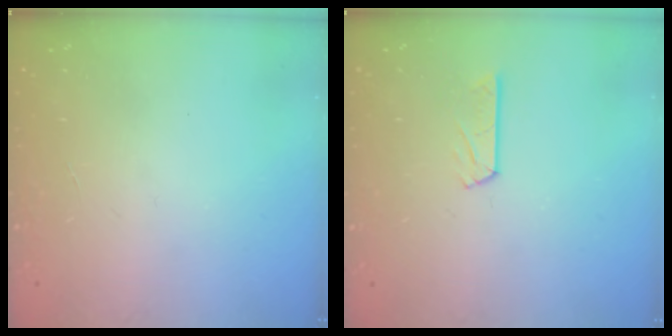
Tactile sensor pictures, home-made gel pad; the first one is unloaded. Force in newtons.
{"total": 4.6, "press": 4.6, "slide": 0.3}